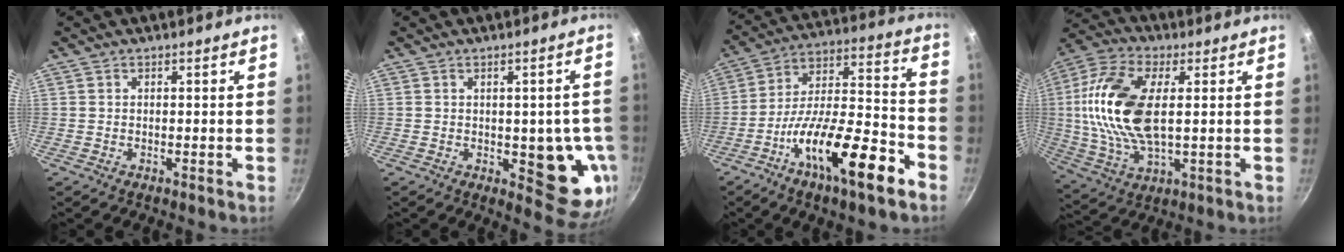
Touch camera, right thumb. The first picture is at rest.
{"total": 11.9, "force": [-2.0, 5.7, 10.2], "torque": [-0.068, -0.007, -0.021]}
{"total": 20.8, "force": [-10.5, 6.2, 16.8], "torque": [-0.251, 0.062, -0.183]}
{"total": 18.3, "force": [2.1, 9.2, 15.7], "torque": [-0.313, 0.005, 0.033]}